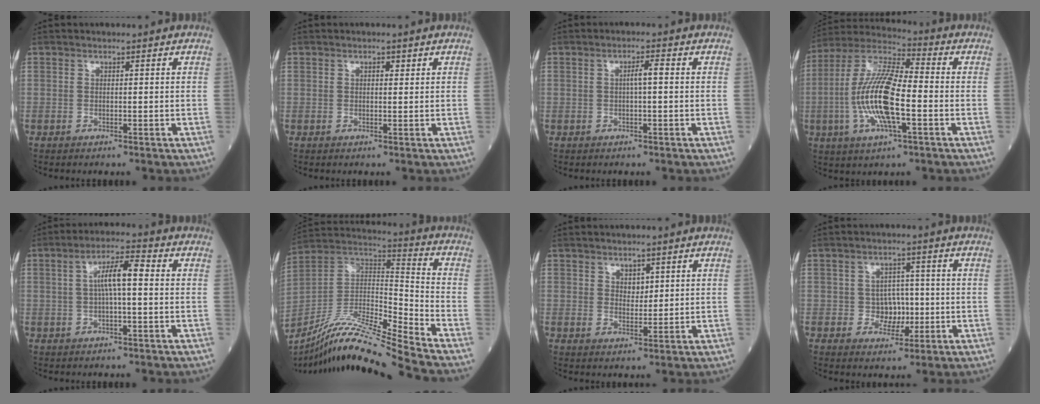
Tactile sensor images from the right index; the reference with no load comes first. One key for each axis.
{"total": 0.8, "fx": 0.5, "fy": 0.4, "fz": 0.5, "tx": -0.009, "ty": -0.001, "tz": 0.006}
{"total": 2.0, "fx": 0.1, "fy": 0.2, "fz": 2.0, "tx": -0.034, "ty": 0.004, "tz": 0.001}
{"total": 15.1, "fx": -2.7, "fy": 3.4, "fz": 14.4, "tx": -0.296, "ty": 0.002, "tz": -0.053}
{"total": 5.8, "fx": 0.4, "fy": 0.9, "fz": 5.7, "tx": -0.103, "ty": 0.019, "tz": 0.006}
{"total": 17.9, "fx": -15.6, "fy": -1.7, "fz": 8.6, "tx": -0.167, "ty": 0.009, "tz": -0.288}
{"total": 2.4, "fx": 1.3, "fy": 1.5, "fz": 1.4, "tx": -0.020, "ty": -0.003, "tz": 0.025}
{"total": 4.0, "fx": -0.6, "fy": 3.4, "fz": 1.9, "tx": -0.015, "ty": 0.008, "tz": -0.007}